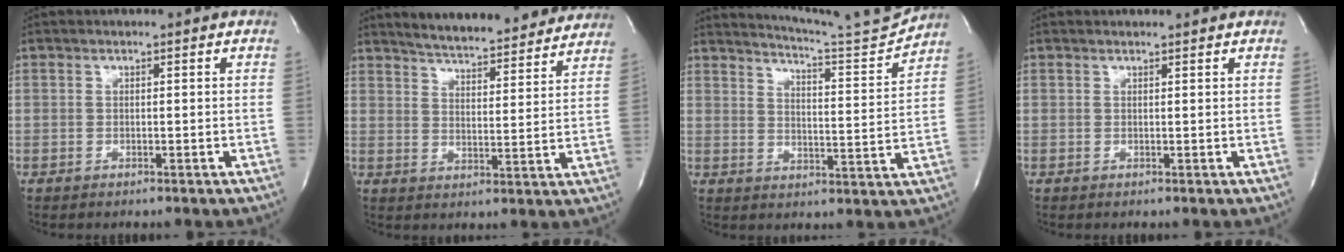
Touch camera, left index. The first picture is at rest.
{"total": 18.4, "force": [17.2, 2.9, 6.0], "torque": [-0.083, -0.008, 0.223]}
{"total": 11.7, "force": [11.3, -2.2, 1.8], "torque": [-0.039, -0.049, 0.164]}
{"total": 1.3, "force": [1.3, 0.0, 0.1], "torque": [-0.011, 0.007, 0.019]}